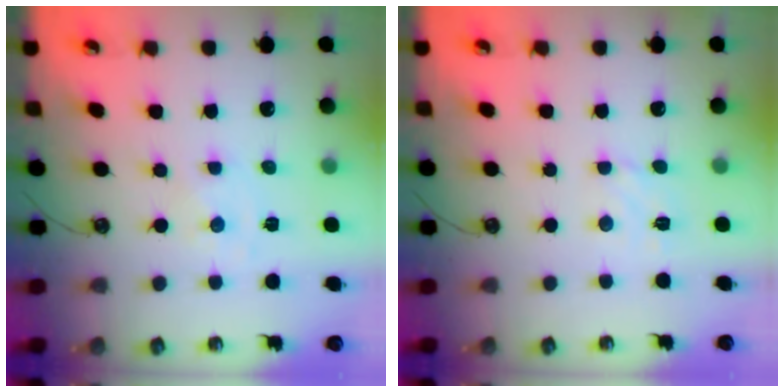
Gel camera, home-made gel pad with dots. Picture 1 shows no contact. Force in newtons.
{"total": 5.5, "press": 5.4, "slide": 0.8}